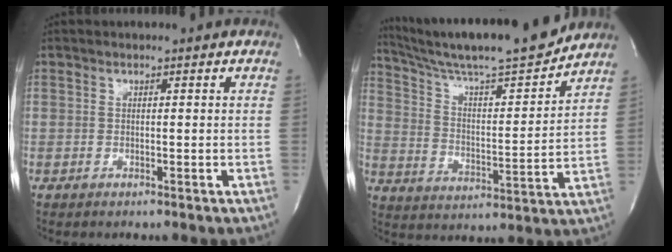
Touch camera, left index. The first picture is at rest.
{"total": 19.7, "force": [17.9, 0.1, 8.3], "torque": [-0.147, -0.015, 0.283]}